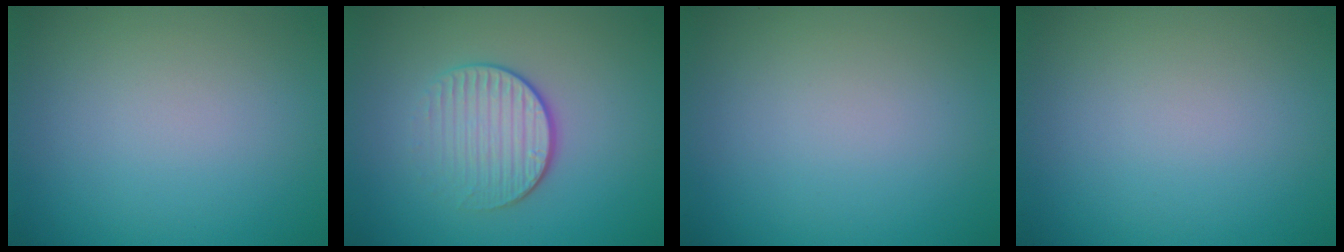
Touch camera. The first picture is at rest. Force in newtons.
{"total": 3.6, "press": 2.6, "slide": 2.5}
{"total": 0.0}
{"total": 0.0}